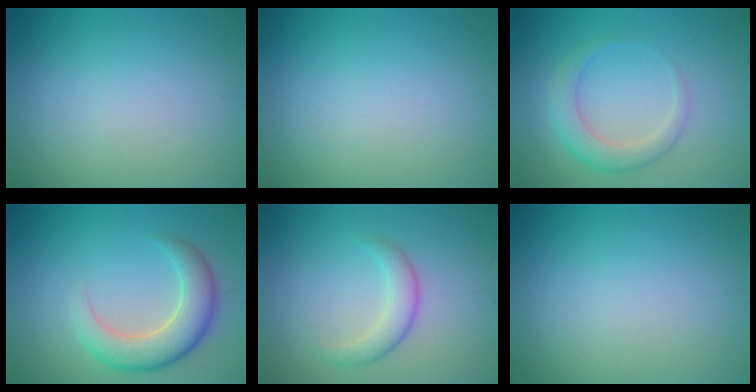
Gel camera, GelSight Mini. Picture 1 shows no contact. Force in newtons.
{"total": 0.0}
{"total": 3.0, "press": 3.0, "slide": 0.1}
{"total": 5.4, "press": 5.4, "slide": 0.4}
{"total": 2.5, "press": 2.5, "slide": 0.0}
{"total": 0.0}